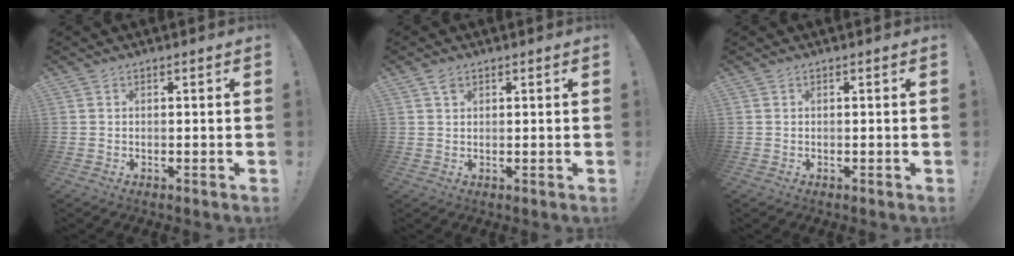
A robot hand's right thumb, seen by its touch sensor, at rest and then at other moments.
{"total": 1.8, "force": [1.3, 1.1, 0.7], "torque": [-0.001, -0.005, 0.021]}
{"total": 0.0}